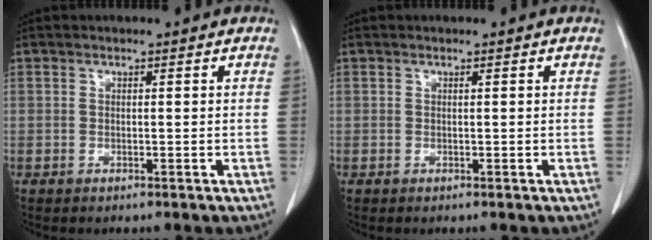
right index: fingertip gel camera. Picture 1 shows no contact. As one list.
[{"total": 0.0}]